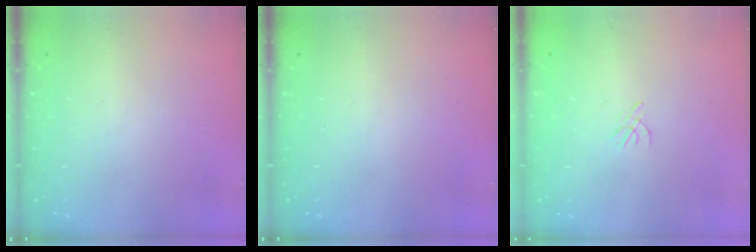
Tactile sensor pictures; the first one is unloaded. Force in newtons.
{"total": 0.0}
{"total": 0.8, "press": 0.7, "slide": 0.3}